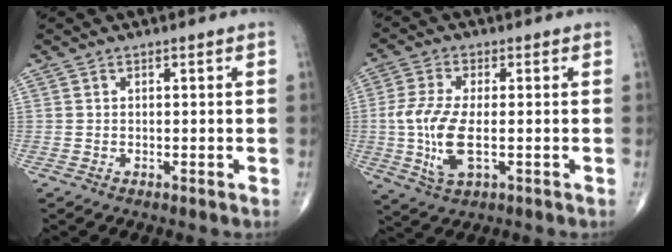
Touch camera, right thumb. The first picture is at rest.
{"total": 10.2, "force": [-1.3, 4.4, 9.1], "torque": [-0.203, -0.006, -0.023]}